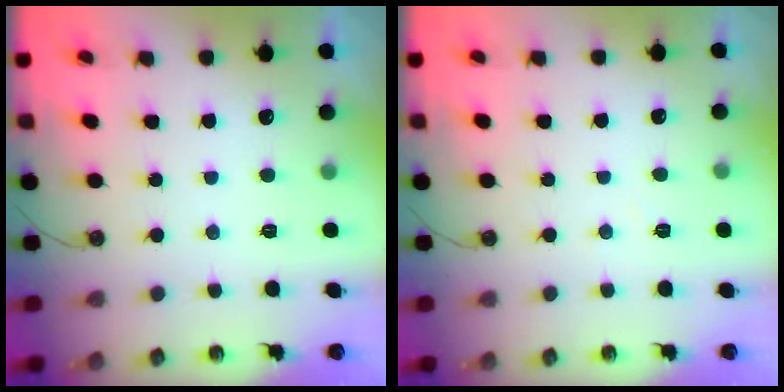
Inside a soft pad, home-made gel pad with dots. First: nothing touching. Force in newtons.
{"total": 3.0, "press": 3.0, "slide": 0.5}